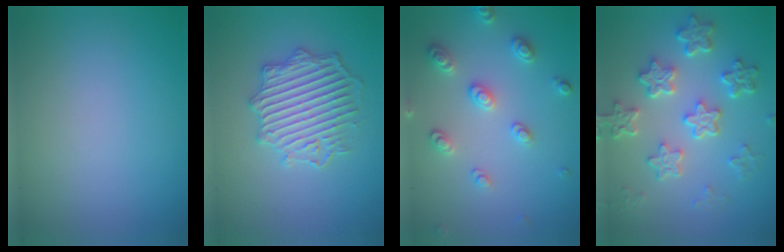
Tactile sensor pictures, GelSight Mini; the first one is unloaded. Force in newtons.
{"total": 4.0, "press": 4.0, "slide": 0.3}
{"total": 3.0, "press": 2.9, "slide": 0.6}
{"total": 5.6, "press": 4.3, "slide": 3.6}